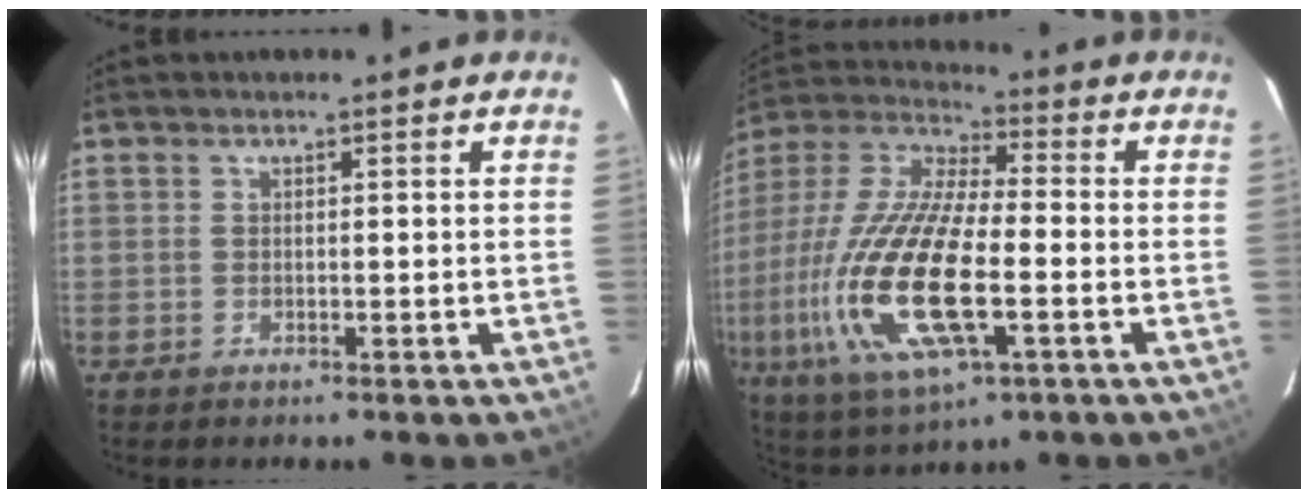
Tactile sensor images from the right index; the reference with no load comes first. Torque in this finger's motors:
{"motor_torque": [2.14, 0.00, 1.05, 0.21]}